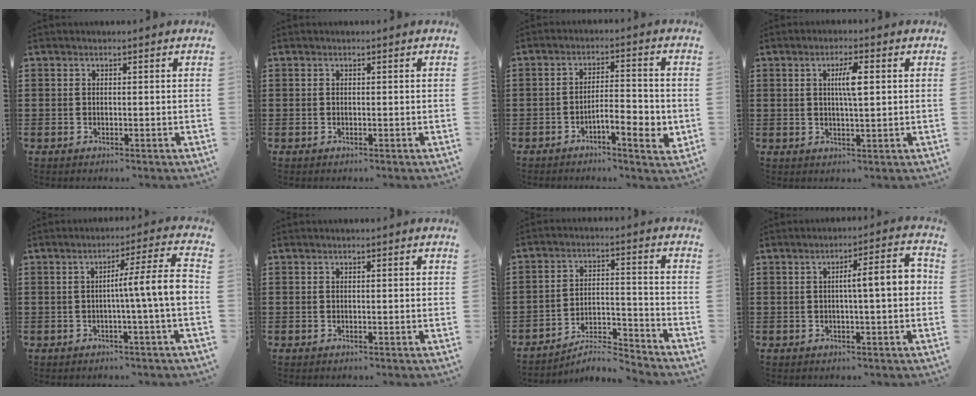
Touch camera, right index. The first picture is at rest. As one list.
[{"total": 0.0}, {"total": 5.8, "force": [-2.4, 1.6, 5.0], "torque": [-0.075, -0.001, -0.042]}, {"total": 4.4, "force": [0.8, 0.9, 4.2], "torque": [-0.083, 0.007, 0.010]}, {"total": 8.3, "force": [-0.5, -0.1, 8.3], "torque": [-0.140, -0.008, -0.013]}, {"total": 0.5, "force": [0.1, 0.0, 0.5], "torque": [-0.009, 0.000, 0.001]}, {"total": 6.3, "force": [-5.9, 0.8, 2.1], "torque": [-0.038, 0.007, -0.115]}, {"total": 6.6, "force": [0.3, 0.9, 6.5], "torque": [-0.102, -0.004, -0.004]}]